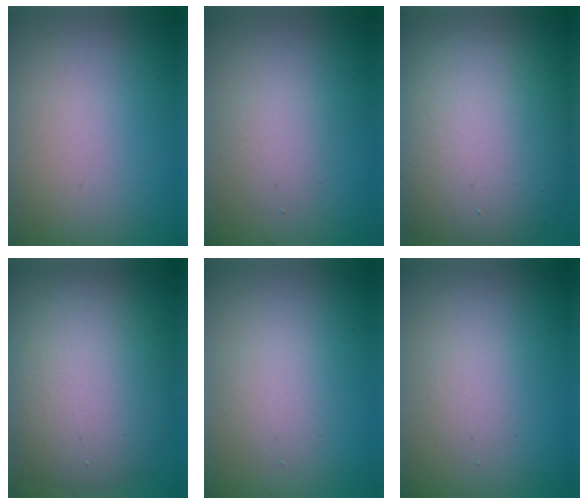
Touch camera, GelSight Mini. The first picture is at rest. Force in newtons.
{"total": 1.7, "press": 1.7, "slide": 0.2}
{"total": 14.5, "press": 14.5, "slide": 0.9}
{"total": 8.6, "press": 8.5, "slide": 0.9}
{"total": 2.0, "press": 1.9, "slide": 0.2}
{"total": 1.4, "press": 1.4, "slide": 0.0}